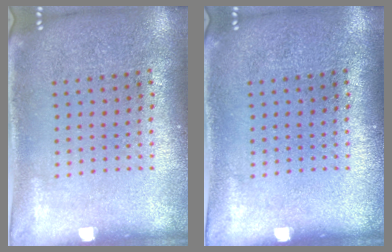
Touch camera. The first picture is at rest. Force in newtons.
{"total": 0.0}